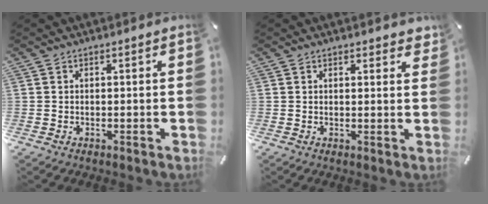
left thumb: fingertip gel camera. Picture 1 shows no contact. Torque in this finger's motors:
{"motor_torque": [0.09, -0.24, -0.08, 0.02, -0.02]}